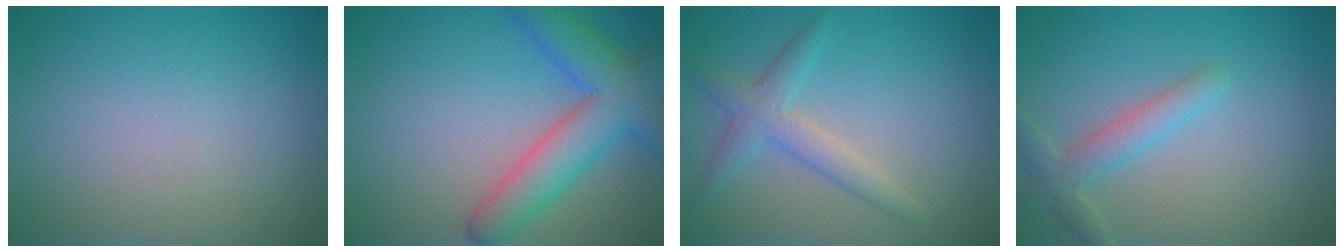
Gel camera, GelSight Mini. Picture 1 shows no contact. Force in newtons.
{"total": 6.9, "press": 6.9, "slide": 0.3}
{"total": 3.0, "press": 3.0, "slide": 0.1}
{"total": 2.8, "press": 2.8, "slide": 0.2}